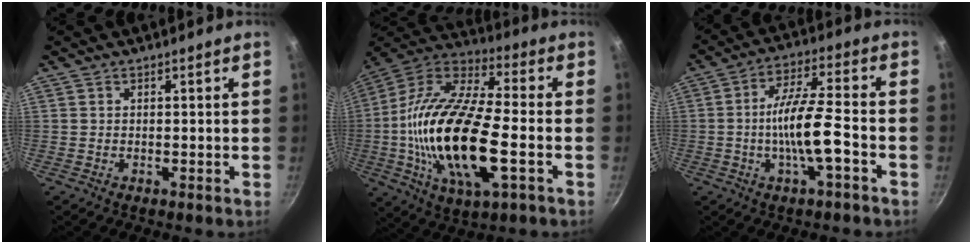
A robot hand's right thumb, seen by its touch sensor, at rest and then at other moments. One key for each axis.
{"total": 25.1, "fx": -4.0, "fy": 9.8, "fz": 22.8, "tx": -0.443, "ty": 0.021, "tz": -0.088}
{"total": 10.7, "fx": -3.1, "fy": 2.4, "fz": 10.0, "tx": -0.183, "ty": 0.028, "tz": -0.061}